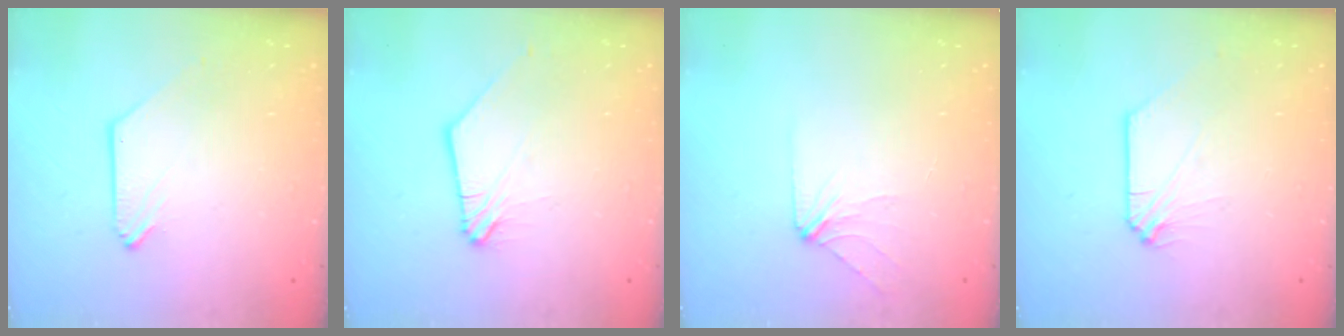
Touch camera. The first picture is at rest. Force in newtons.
{"total": 1.1, "press": 1.0, "slide": 0.3}
{"total": 3.4, "press": 3.3, "slide": 0.6}
{"total": 0.0}